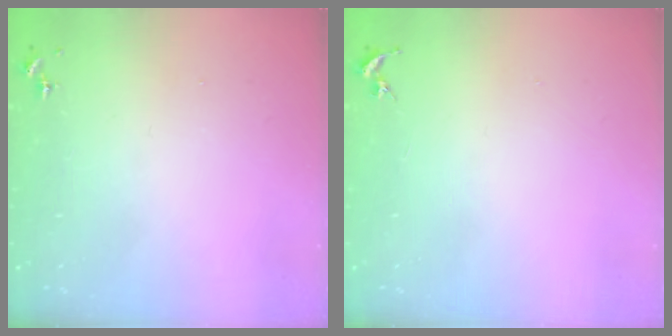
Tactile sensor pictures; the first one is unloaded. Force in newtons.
{"total": 0.0}